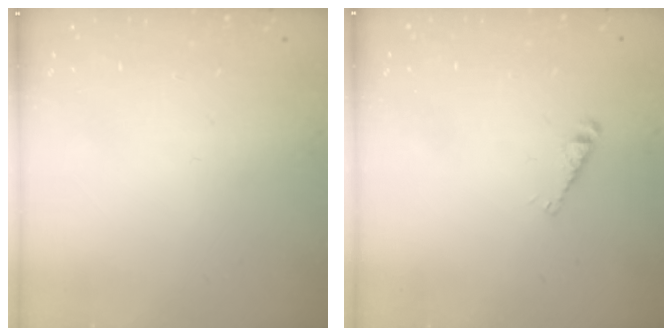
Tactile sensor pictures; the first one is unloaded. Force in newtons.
{"total": 3.5, "press": 3.5, "slide": 0.1}